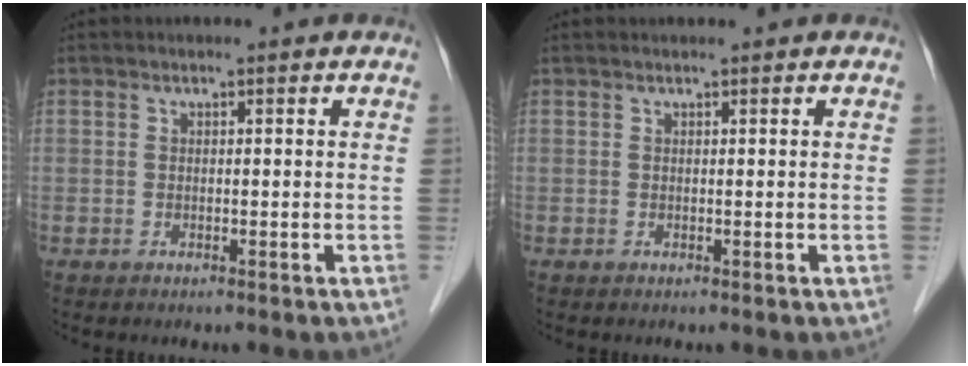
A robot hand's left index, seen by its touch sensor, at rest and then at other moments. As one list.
[{"total": 0.5, "force": [0.5, 0.0, 0.2], "torque": [-0.003, 0.007, 0.008]}]